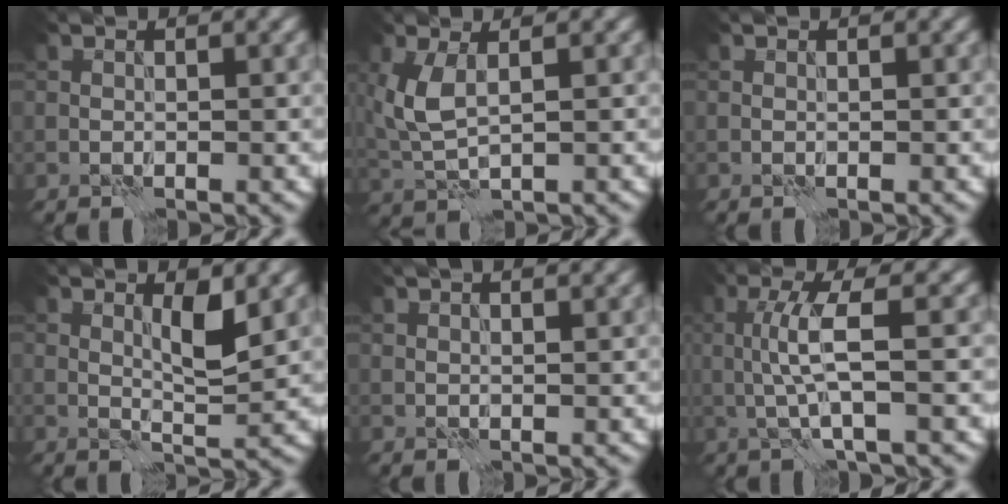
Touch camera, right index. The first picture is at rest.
{"total": 4.4, "force": [0.9, 2.1, 3.8], "torque": [-0.099, 0.001, 0.019]}
{"total": 0.0}
{"total": 2.8, "force": [1.3, 0.4, 2.4], "torque": [-0.041, -0.004, 0.021]}
{"total": 4.8, "force": [3.4, 1.9, 2.9], "torque": [-0.029, 0.032, 0.028]}
{"total": 4.0, "force": [0.0, 0.5, 4.0], "torque": [-0.086, -0.001, 0.003]}